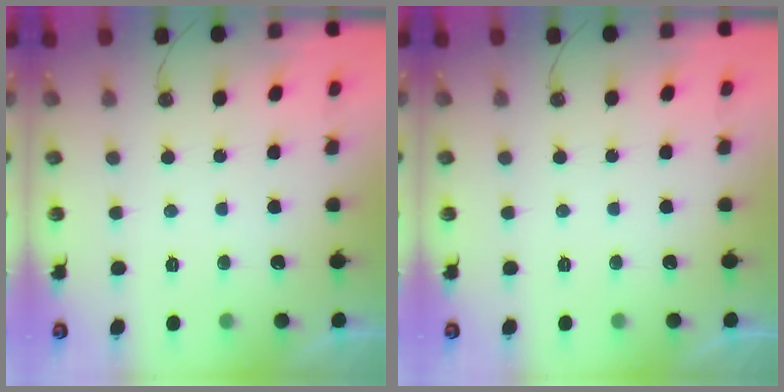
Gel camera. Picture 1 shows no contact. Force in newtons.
{"total": 0.0}